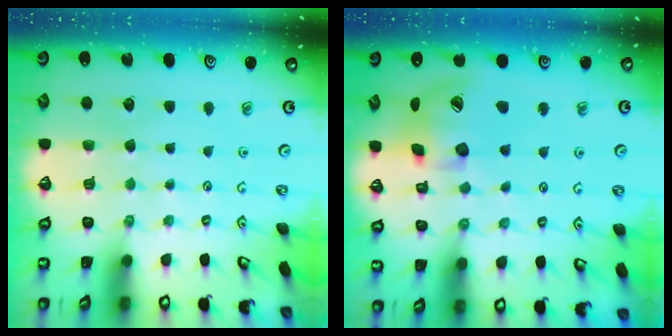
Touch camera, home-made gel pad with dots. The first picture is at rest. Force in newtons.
{"total": 14.6, "press": 14.6, "slide": 0.6}